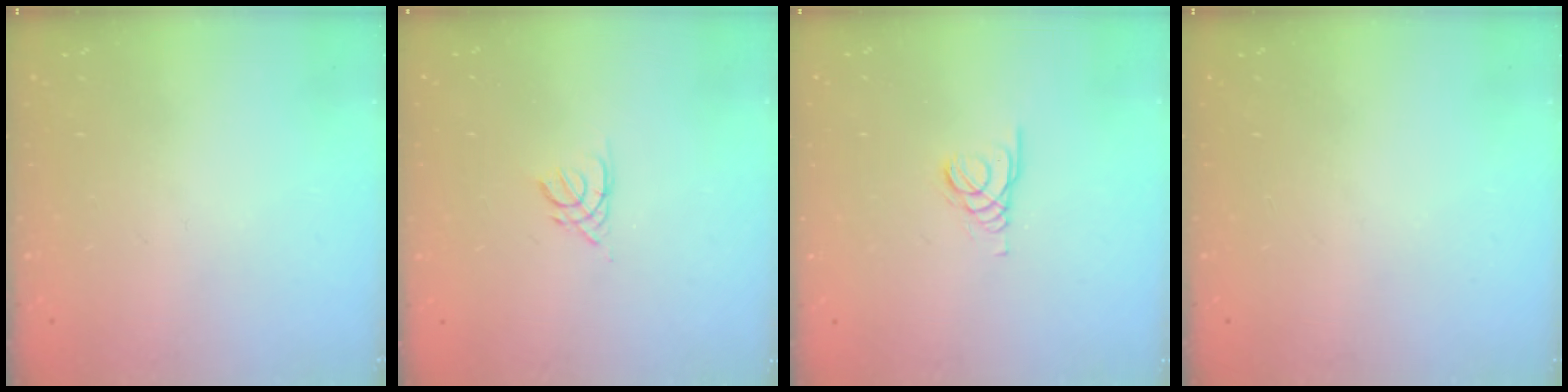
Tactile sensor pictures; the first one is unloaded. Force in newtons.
{"total": 2.5, "press": 2.5, "slide": 0.6}
{"total": 1.5, "press": 1.4, "slide": 0.1}
{"total": 0.0}